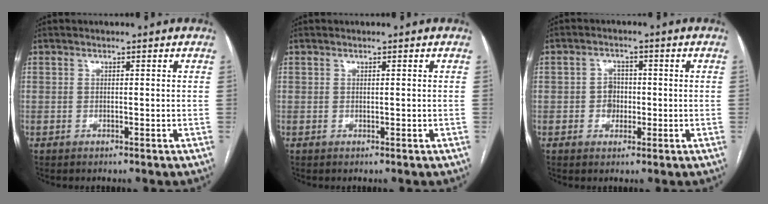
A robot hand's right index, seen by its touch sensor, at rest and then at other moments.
{"total": 0.0}
{"total": 3.0, "force": [-0.5, 2.5, 1.5], "torque": [-0.020, 0.007, -0.007]}